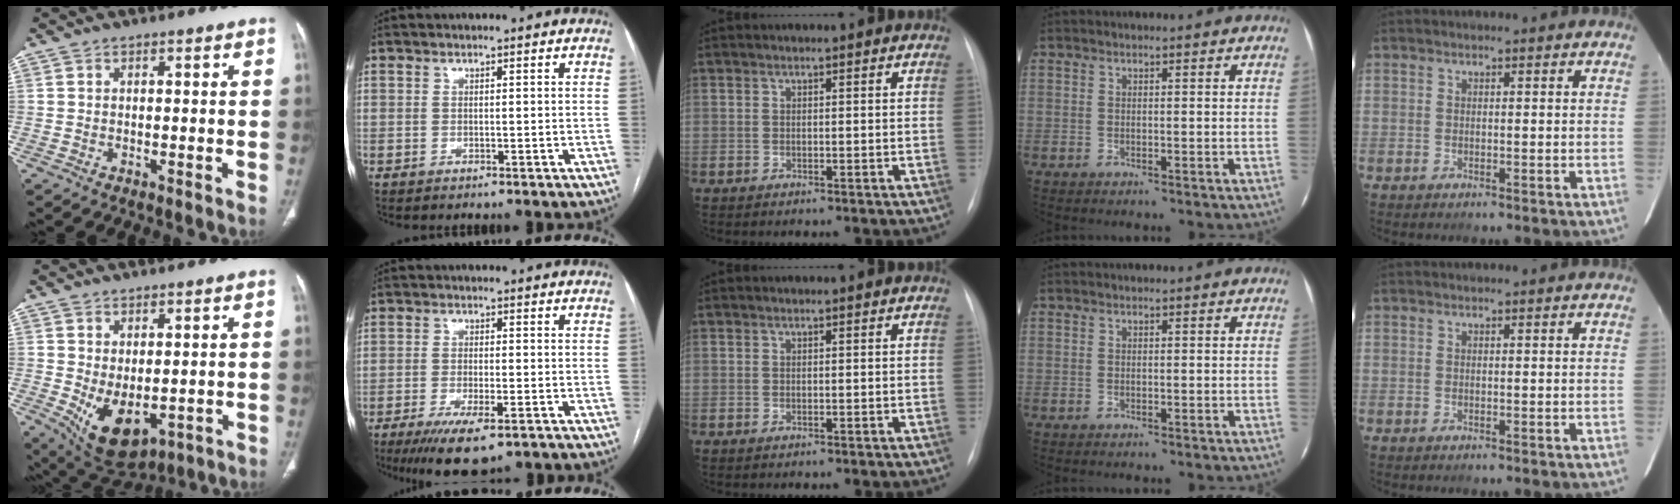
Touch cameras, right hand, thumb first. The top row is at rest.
{"thumb": {"total": 9.7, "force": [-1.7, 5.5, 7.8], "torque": [-0.118, -0.010, 0.000]}, "index": {"total": 8.8, "force": [-5.7, 1.9, 6.4], "torque": [-0.106, -0.019, -0.087]}}